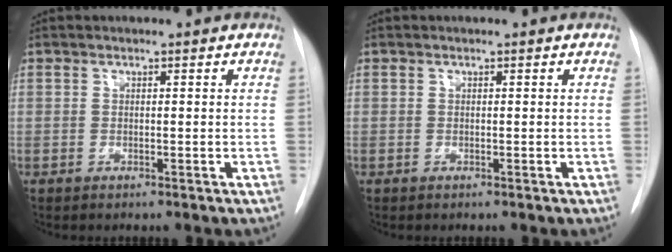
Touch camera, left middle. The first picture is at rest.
{"total": 0.0}